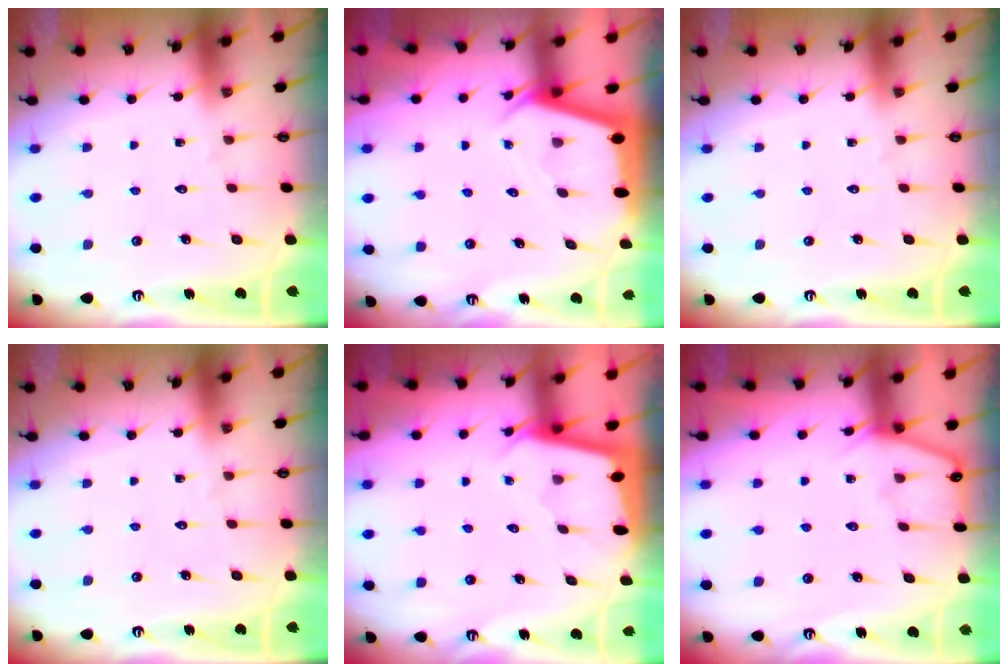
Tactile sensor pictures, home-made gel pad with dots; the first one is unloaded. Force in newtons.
{"total": 2.3, "press": 2.3, "slide": 0.2}
{"total": 0.0}
{"total": 0.0}
{"total": 1.7, "press": 1.7, "slide": 0.1}
{"total": 5.6, "press": 5.5, "slide": 0.8}